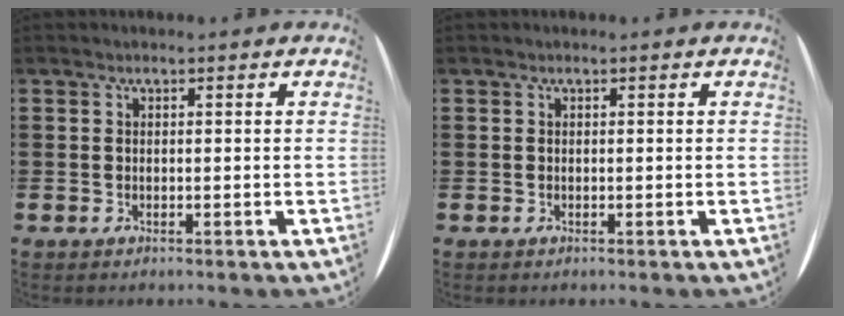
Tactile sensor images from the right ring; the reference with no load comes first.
{"total": 0.0}